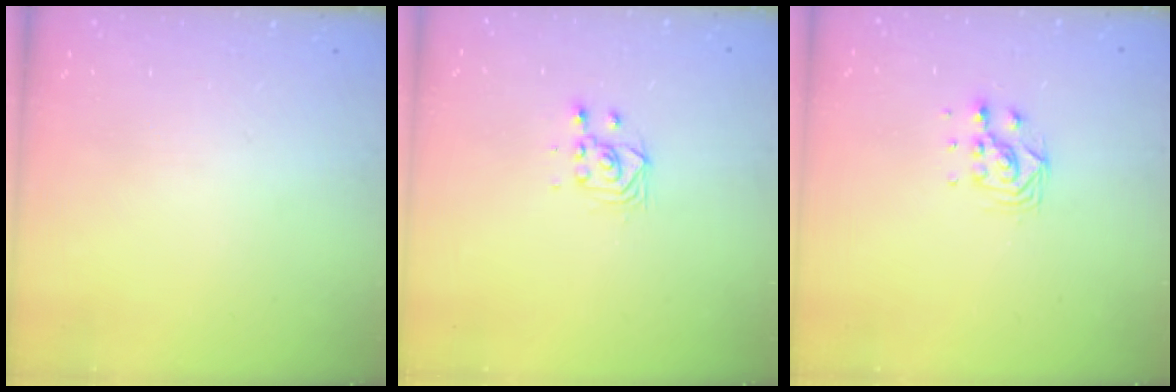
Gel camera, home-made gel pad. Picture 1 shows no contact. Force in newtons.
{"total": 3.3, "press": 3.2, "slide": 0.7}
{"total": 6.8, "press": 6.8, "slide": 0.4}